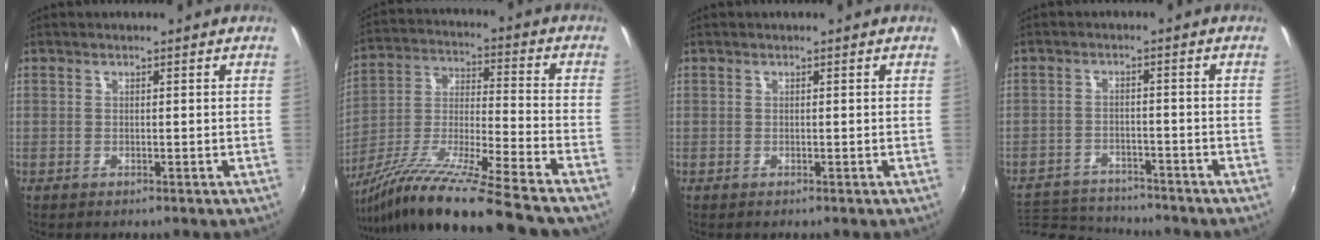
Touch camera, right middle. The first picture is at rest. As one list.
[{"total": 20.2, "force": [-16.3, -1.4, 11.8], "torque": [-0.203, -0.035, -0.290]}, {"total": 0.0}, {"total": 12.2, "force": [-11.4, 3.1, 3.0], "torque": [-0.083, -0.001, -0.181]}]